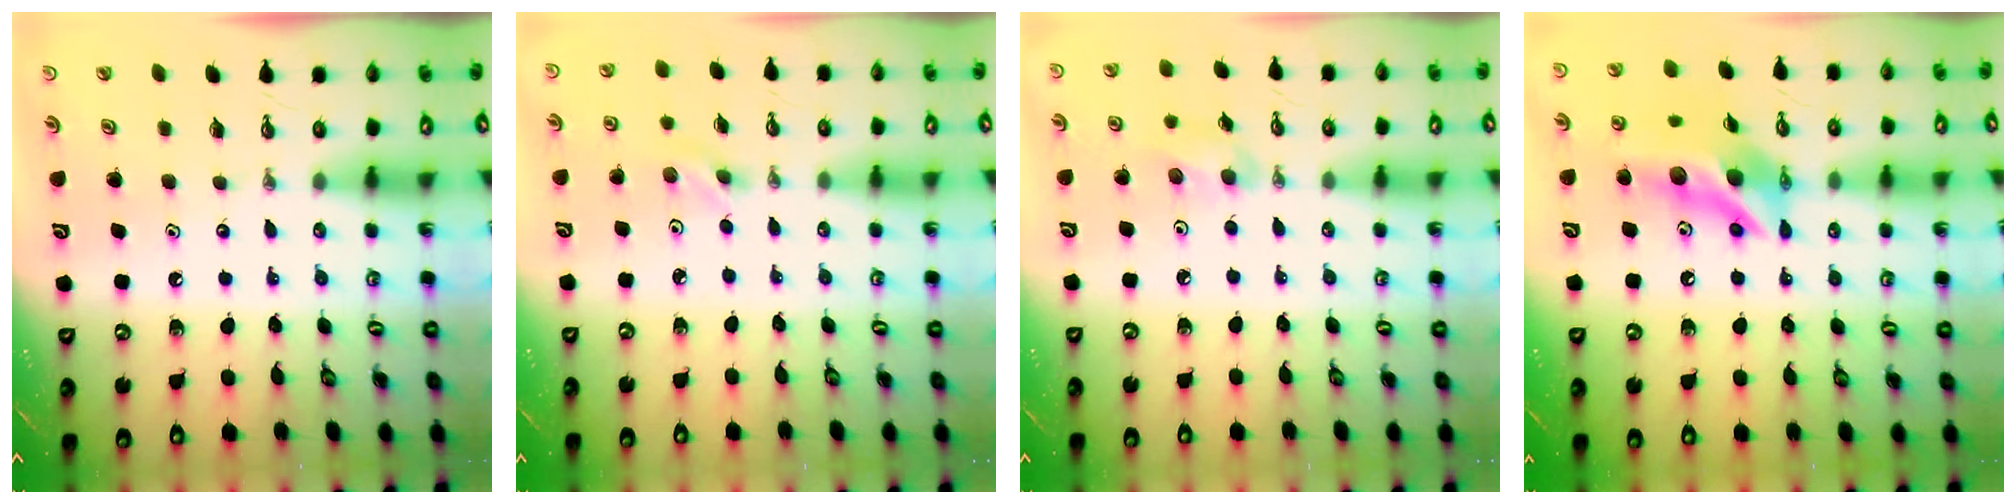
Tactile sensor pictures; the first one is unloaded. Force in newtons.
{"total": 2.7, "press": 2.3, "slide": 1.4}
{"total": 7.4, "press": 5.6, "slide": 4.8}
{"total": 13.5, "press": 13.4, "slide": 1.3}